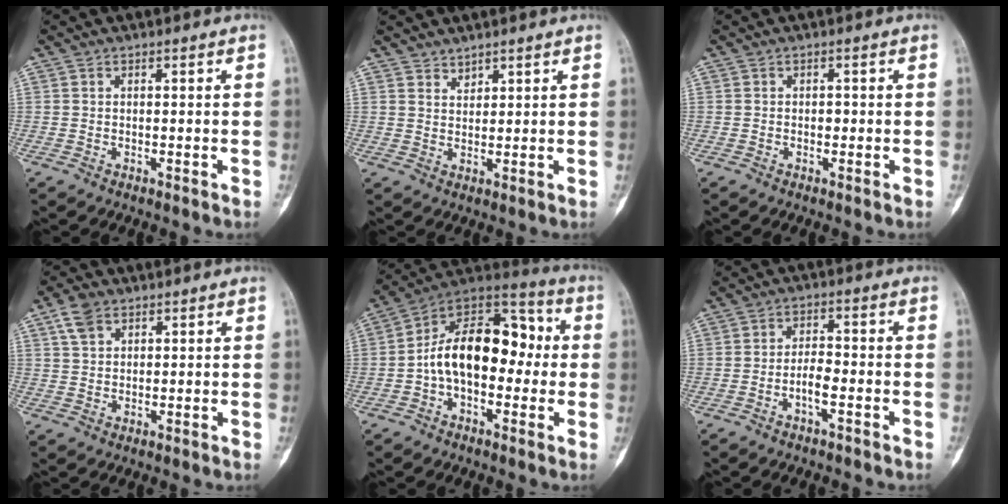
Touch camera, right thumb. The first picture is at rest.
{"total": 2.2, "force": [2.0, 0.8, 0.2], "torque": [0.013, -0.017, 0.033]}
{"total": 0.8, "force": [-0.1, 0.6, 0.6], "torque": [-0.002, 0.002, -0.007]}
{"total": 4.6, "force": [2.7, 2.7, 2.6], "torque": [-0.044, -0.001, 0.055]}
{"total": 18.0, "force": [-0.6, 11.0, 14.3], "torque": [-0.198, 0.052, -0.024]}
{"total": 3.9, "force": [-1.9, 1.3, 3.2], "torque": [-0.059, 0.020, -0.038]}